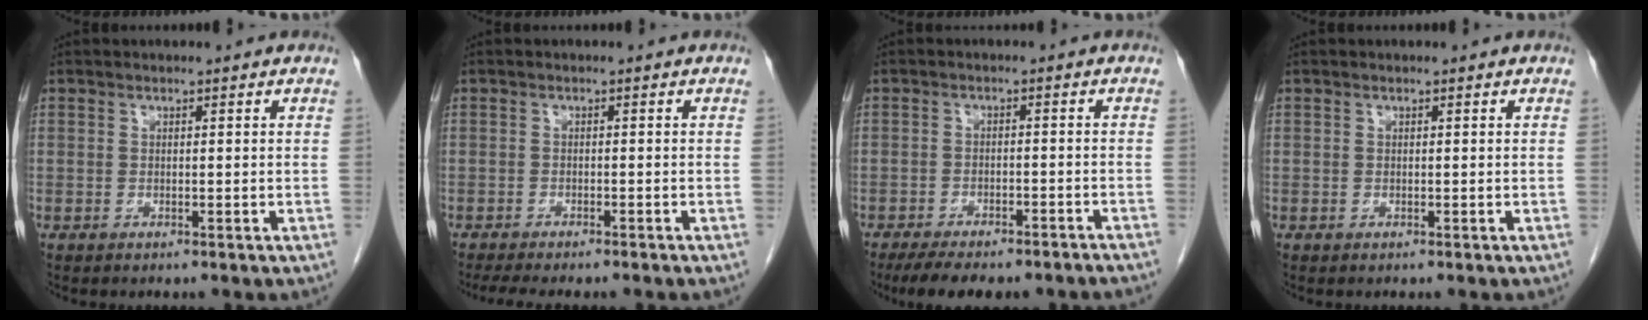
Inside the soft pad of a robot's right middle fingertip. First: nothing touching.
{"total": 7.2, "force": [-6.1, 0.8, 3.7], "torque": [-0.048, -0.010, -0.088]}
{"total": 10.8, "force": [-9.1, 2.2, 5.3], "torque": [-0.070, -0.002, -0.125]}
{"total": 0.0}